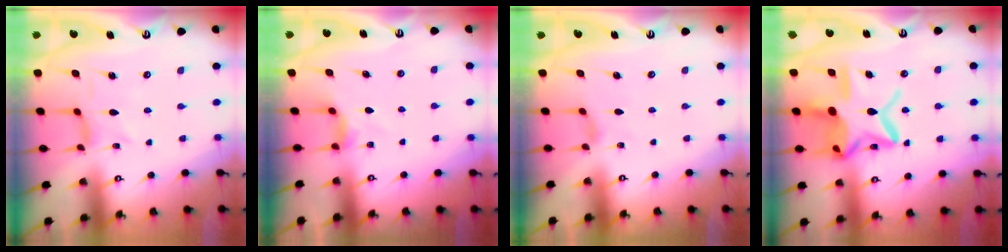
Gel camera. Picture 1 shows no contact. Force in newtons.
{"total": 2.8, "press": 2.8, "slide": 0.5}
{"total": 1.9, "press": 1.9, "slide": 0.4}
{"total": 19.9, "press": 19.8, "slide": 1.5}